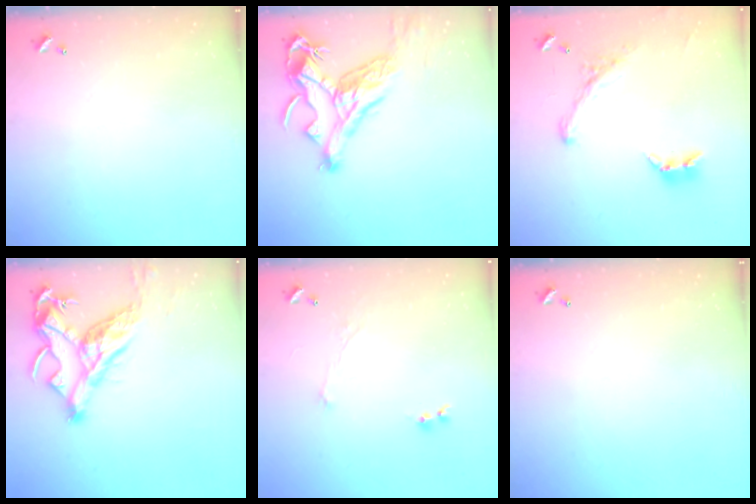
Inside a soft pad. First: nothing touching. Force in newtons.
{"total": 6.8, "press": 6.6, "slide": 1.6}
{"total": 3.8, "press": 3.5, "slide": 1.5}
{"total": 11.4, "press": 11.2, "slide": 1.7}
{"total": 2.4, "press": 2.2, "slide": 0.9}
{"total": 0.0}